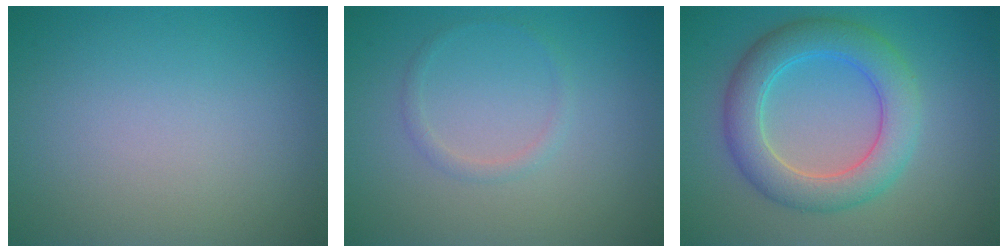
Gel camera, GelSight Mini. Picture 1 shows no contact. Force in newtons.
{"total": 1.0, "press": 1.0, "slide": 0.1}
{"total": 5.6, "press": 5.6, "slide": 0.2}